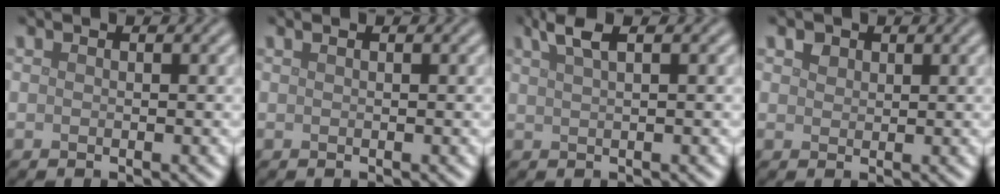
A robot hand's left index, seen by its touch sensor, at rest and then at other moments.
{"total": 0.5, "force": [0.3, 0.2, 0.4], "torque": [-0.008, 0.004, 0.003]}
{"total": 2.7, "force": [1.6, 0.7, 2.0], "torque": [-0.026, 0.007, 0.028]}
{"total": 1.1, "force": [0.6, 0.8, 0.3], "torque": [-0.006, 0.002, 0.011]}